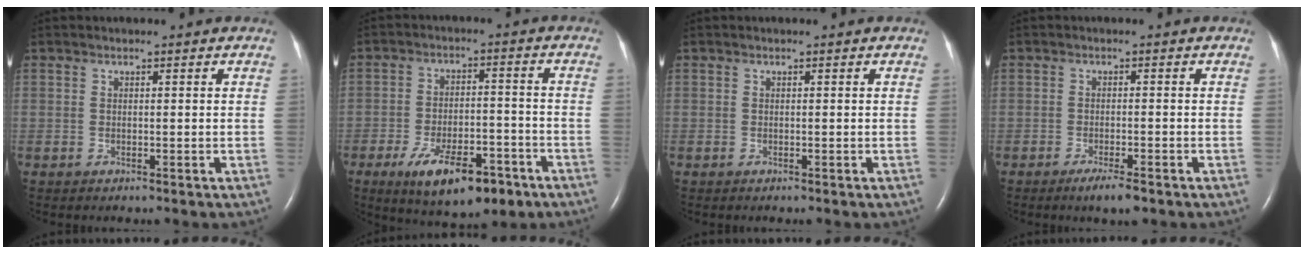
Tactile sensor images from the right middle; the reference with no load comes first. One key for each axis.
{"total": 12.1, "fx": -7.1, "fy": 4.4, "fz": 8.8, "tx": -0.143, "ty": -0.007, "tz": -0.106}
{"total": 0.0}
{"total": 3.2, "fx": -2.2, "fy": 0.2, "fz": 2.4, "tx": -0.040, "ty": -0.007, "tz": -0.037}